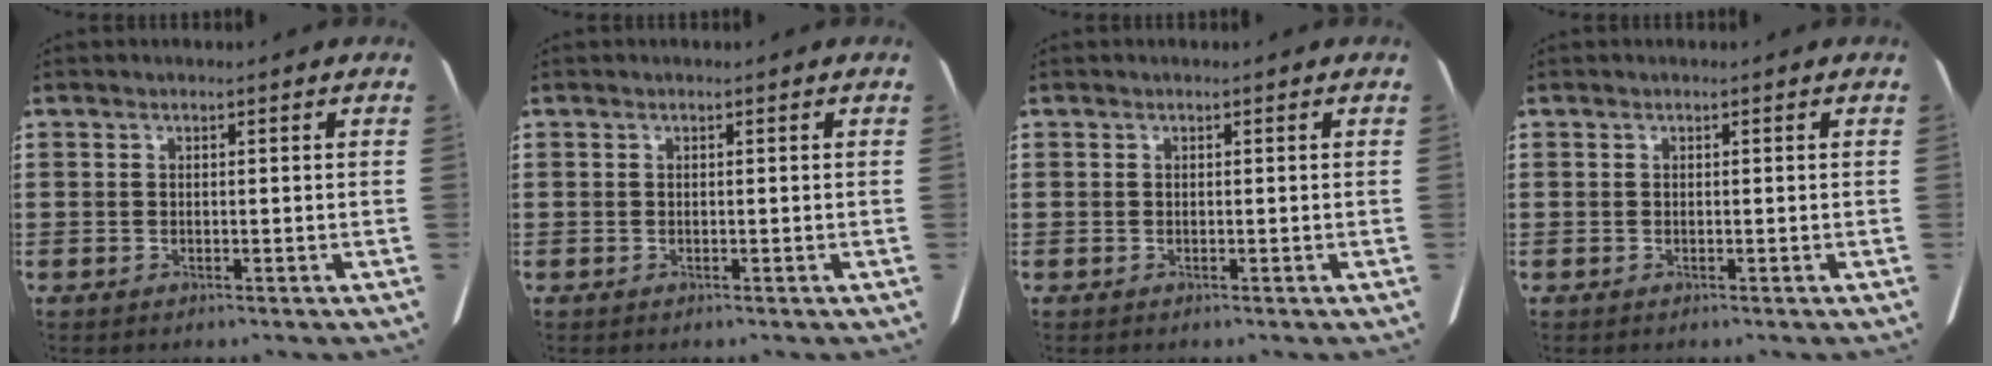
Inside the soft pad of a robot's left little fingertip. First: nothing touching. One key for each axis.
{"total": 0.0}
{"total": 0.0}
{"total": 0.0}